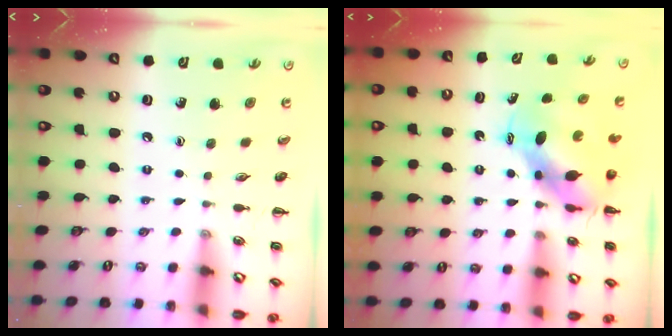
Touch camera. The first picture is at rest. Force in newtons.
{"total": 7.6, "press": 7.4, "slide": 1.7}